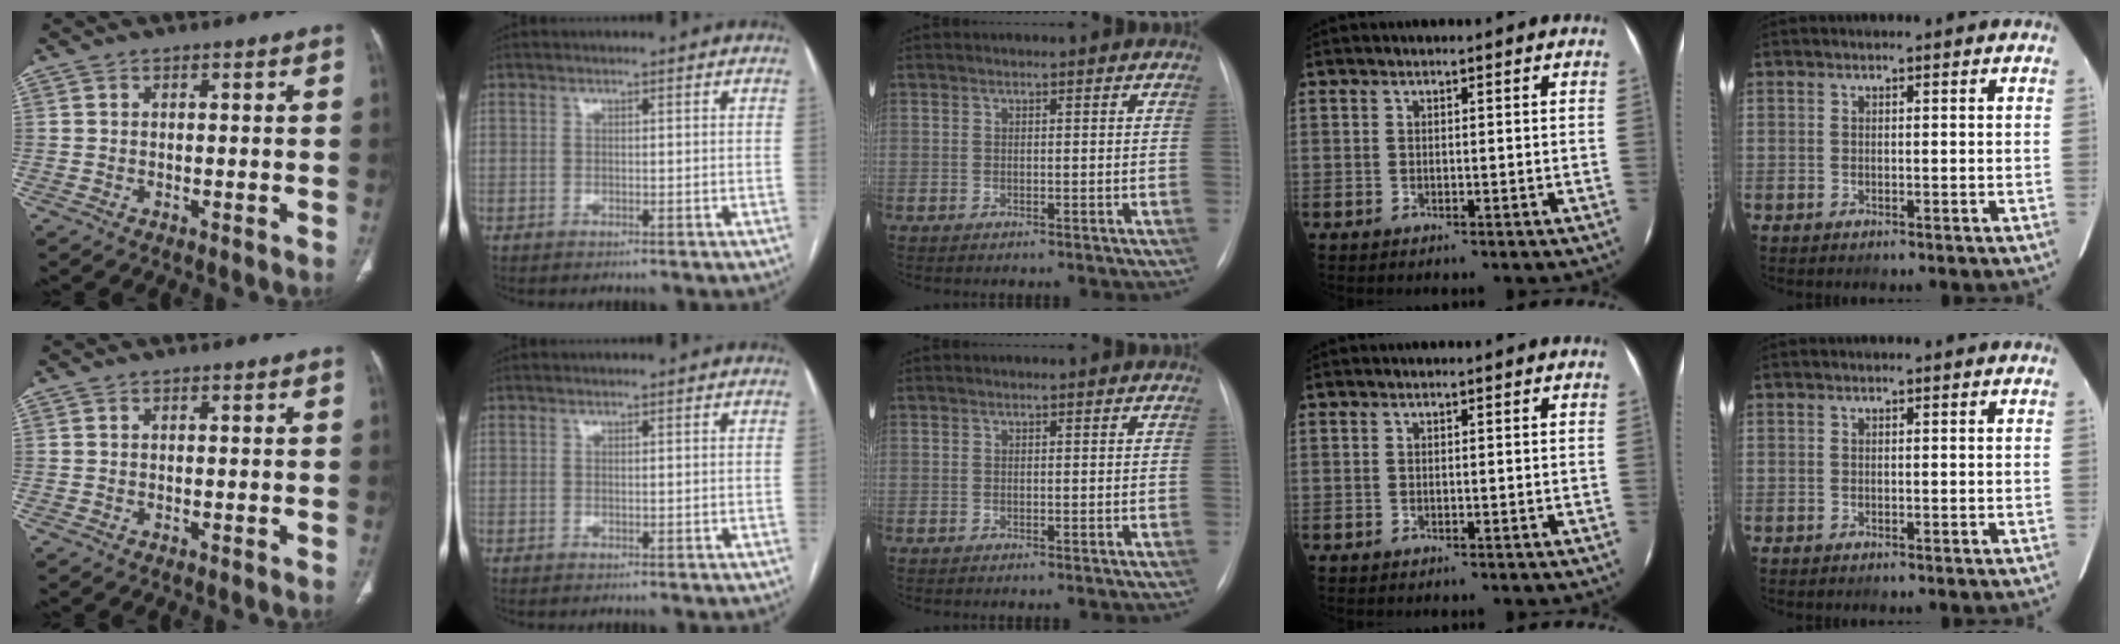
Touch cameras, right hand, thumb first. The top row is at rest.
{}